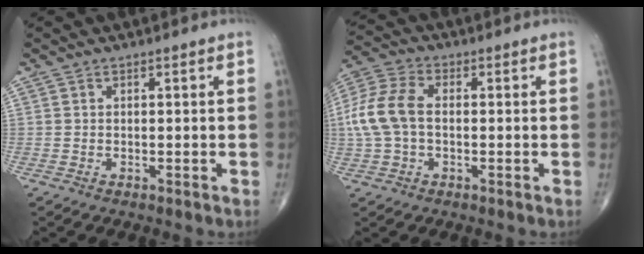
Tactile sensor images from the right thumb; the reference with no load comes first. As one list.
[{"total": 10.3, "force": [-0.1, 6.5, 8.0], "torque": [-0.184, 0.026, -0.007]}]